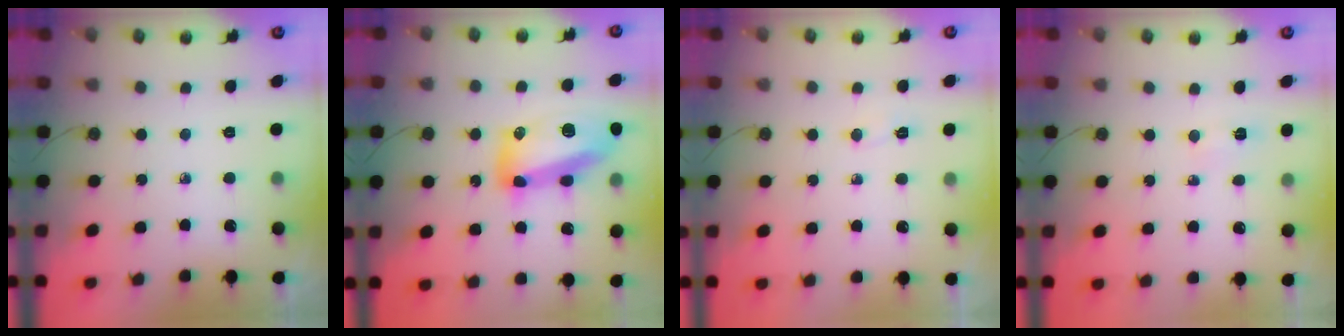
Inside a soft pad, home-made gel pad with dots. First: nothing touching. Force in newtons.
{"total": 17.0, "press": 16.7, "slide": 2.9}
{"total": 13.9, "press": 3.7, "slide": 13.4}
{"total": 2.9, "press": 2.7, "slide": 1.0}